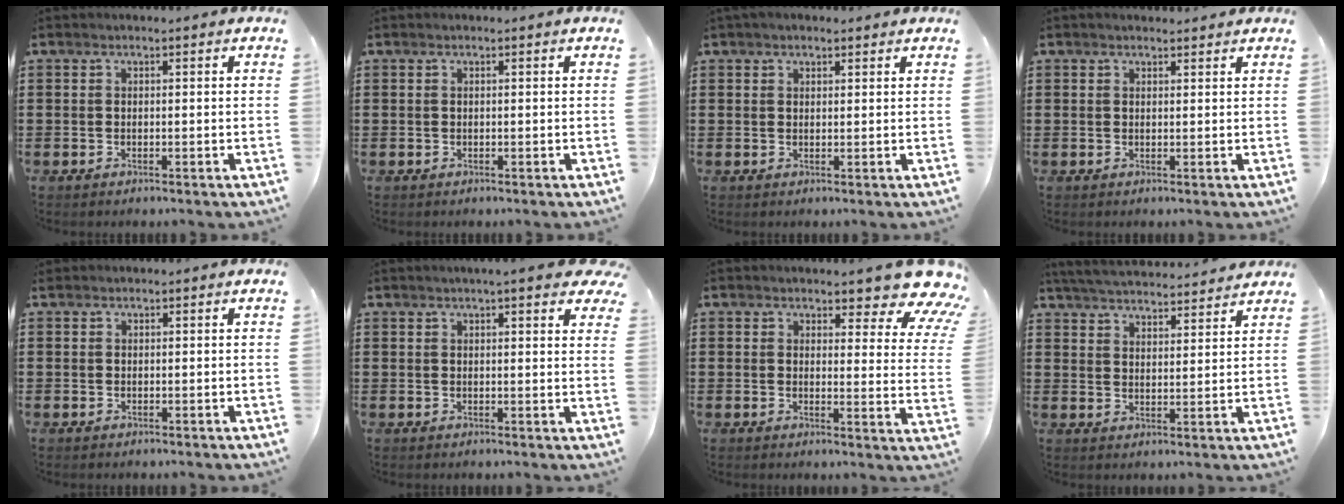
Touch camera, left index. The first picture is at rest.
{"total": 0.0}
{"total": 1.7, "force": [1.4, 0.7, 0.5], "torque": [-0.013, 0.003, 0.028]}
{"total": 1.0, "force": [1.0, 0.2, 0.1], "torque": [-0.003, 0.000, 0.020]}
{"total": 0.7, "force": [0.3, 0.6, 0.1], "torque": [-0.005, 0.004, 0.004]}
{"total": 3.7, "force": [3.1, 0.1, 2.0], "torque": [-0.032, -0.008, 0.053]}
{"total": 7.0, "force": [5.8, 1.6, 3.6], "torque": [-0.059, -0.038, 0.098]}
{"total": 4.6, "force": [4.6, 0.0, 0.6], "torque": [-0.030, -0.028, 0.080]}